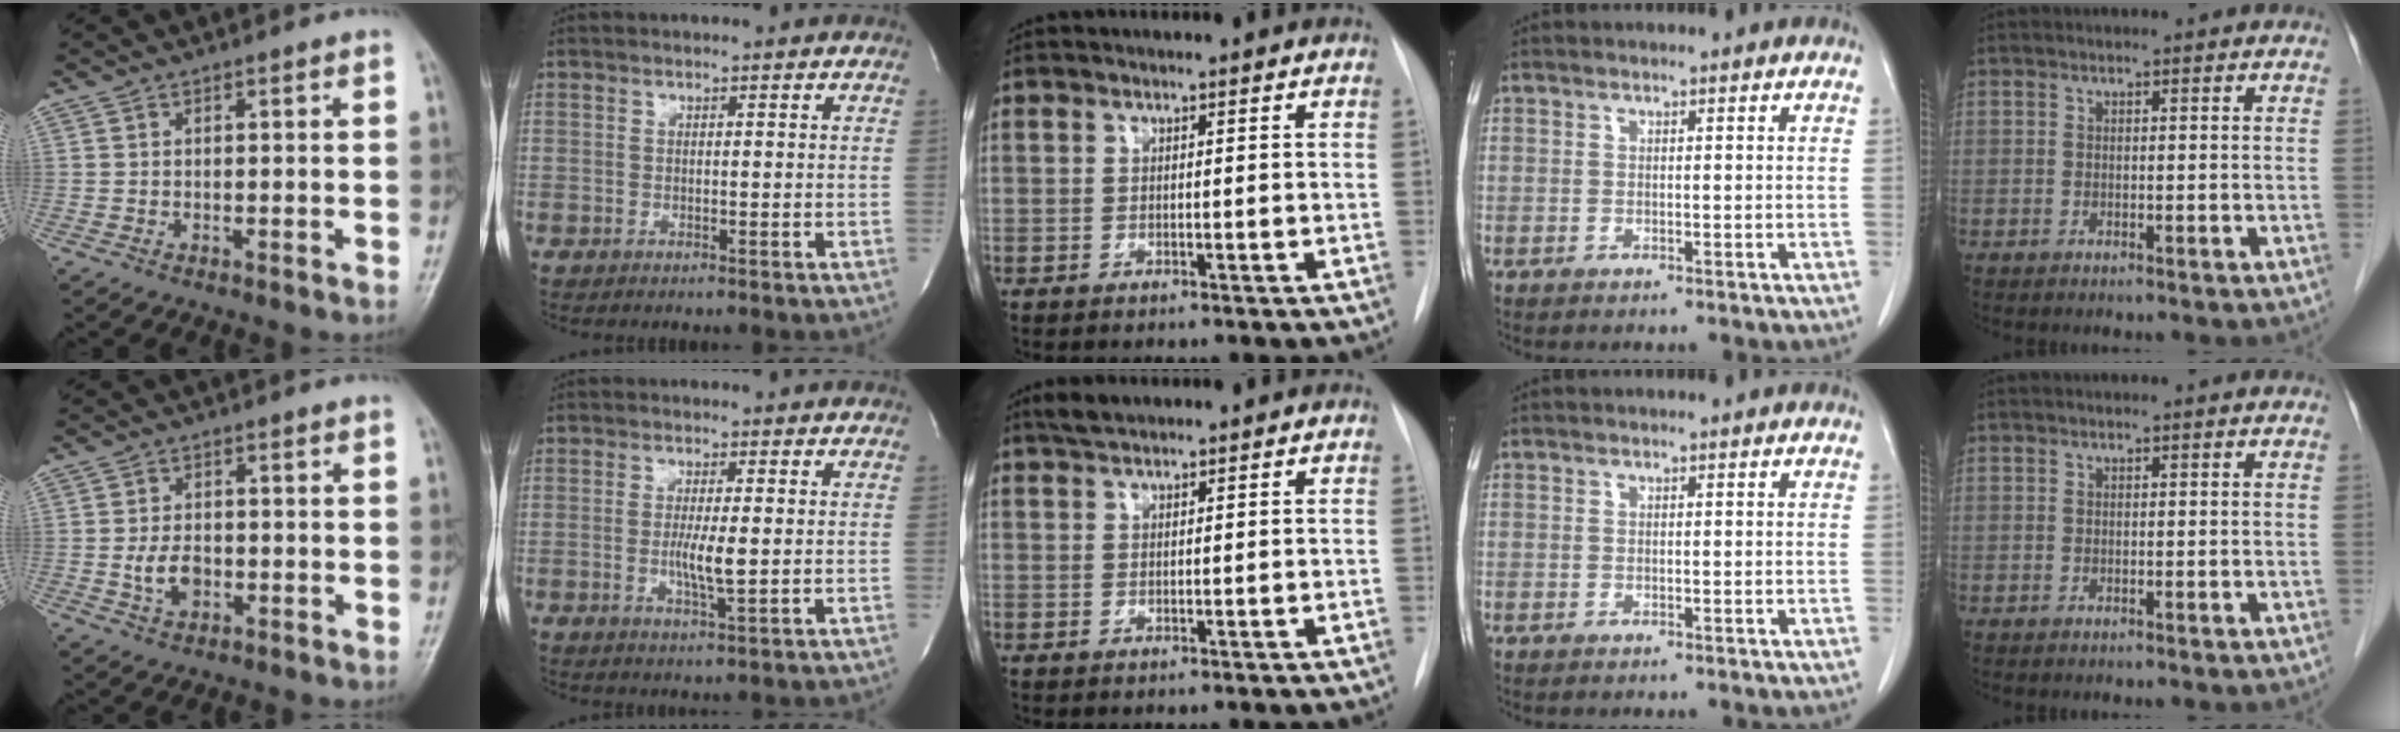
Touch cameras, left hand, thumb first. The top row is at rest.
{"thumb": {"total": 4.8, "force": [-1.0, 3.2, 3.4], "torque": [-0.057, 0.004, -0.016]}, "index": {"total": 4.2, "force": [-0.4, 0.4, 4.1], "torque": [-0.084, -0.007, -0.006]}, "middle": {"total": 2.1, "force": [1.9, 0.5, 0.9], "torque": [-0.020, 0.011, 0.035]}}